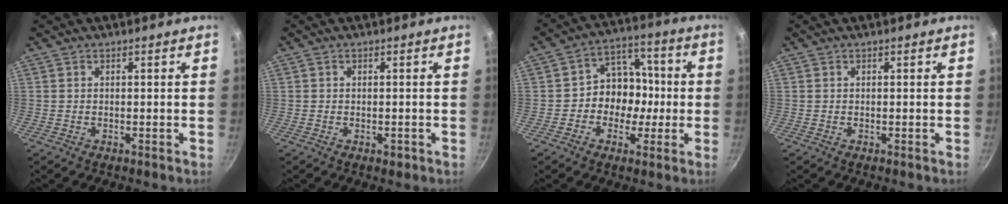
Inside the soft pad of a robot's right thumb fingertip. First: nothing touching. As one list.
[{"total": 1.1, "force": [-0.4, 0.8, 0.7], "torque": [-0.008, 0.002, -0.007]}, {"total": 10.2, "force": [-1.5, 8.5, 5.5], "torque": [-0.025, 0.033, -0.035]}, {"total": 0.0}]